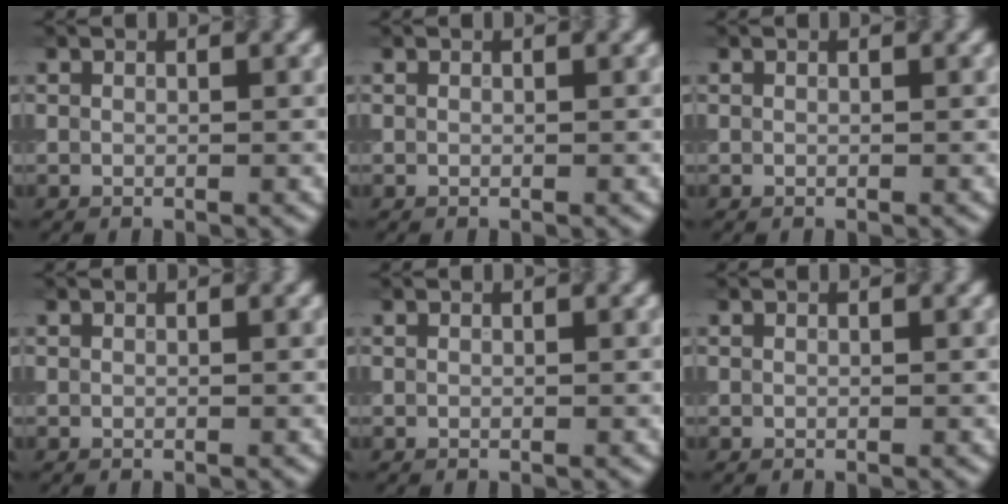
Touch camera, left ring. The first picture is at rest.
{"total": 0.0}
{"total": 0.0}
{"total": 0.0}
{"total": 0.0}
{"total": 0.0}